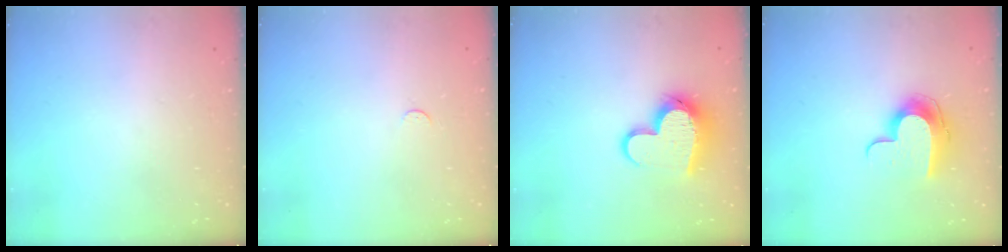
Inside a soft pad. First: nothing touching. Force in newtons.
{"total": 2.5, "press": 2.5, "slide": 0.3}
{"total": 13.9, "press": 13.8, "slide": 1.8}
{"total": 10.5, "press": 10.5, "slide": 0.3}